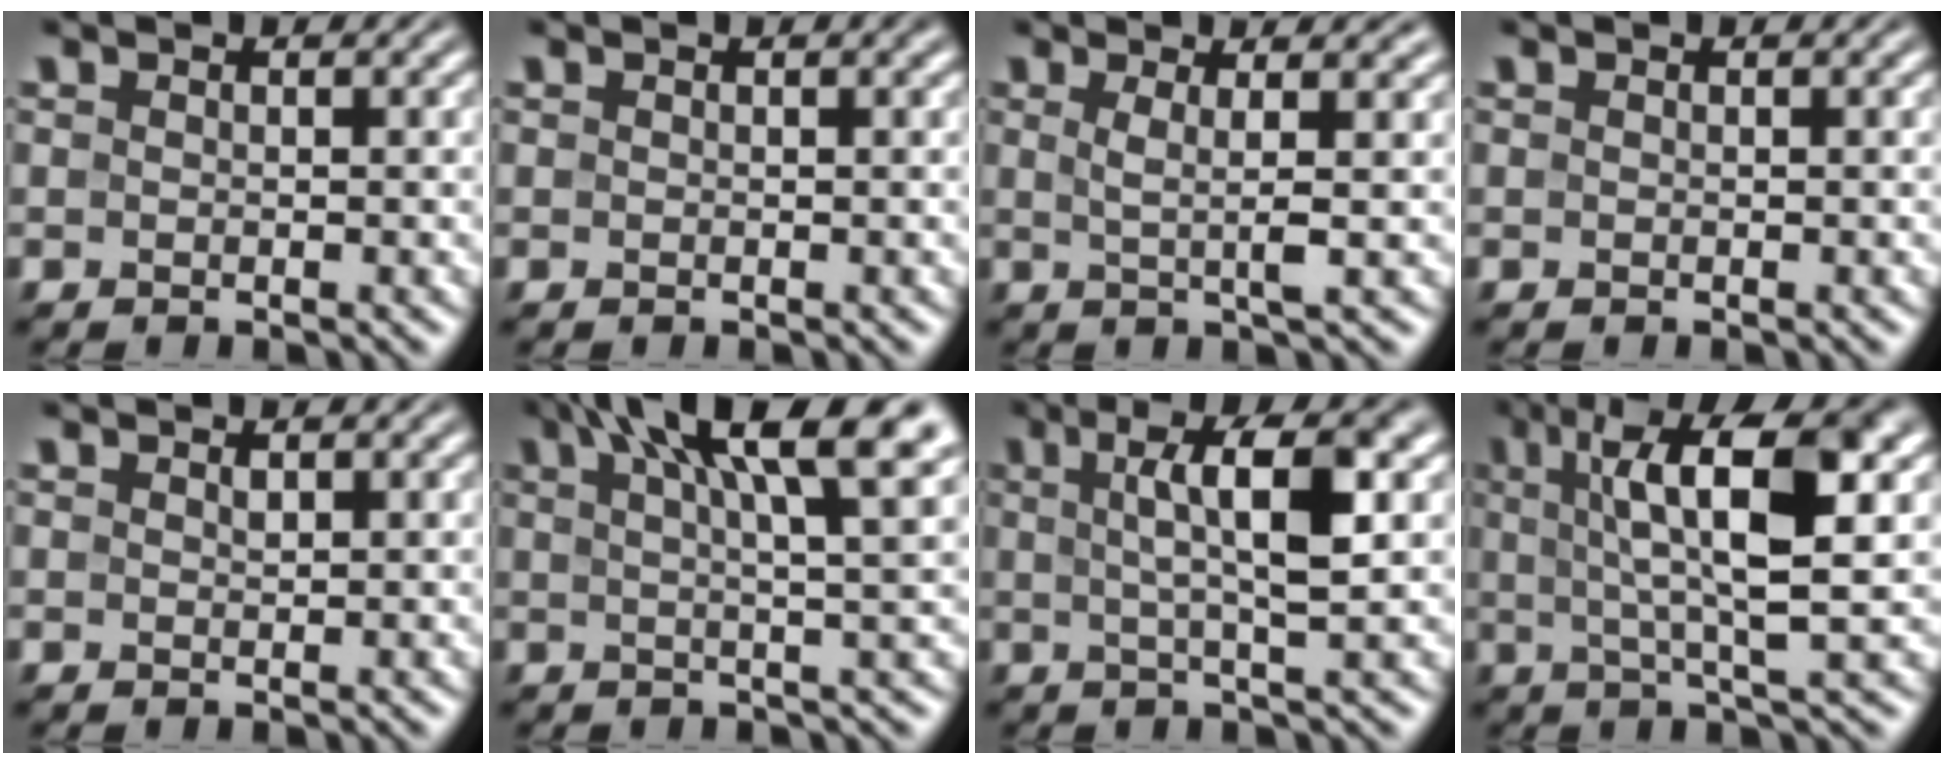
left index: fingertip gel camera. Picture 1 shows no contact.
{"total": 0.8, "force": [0.5, 0.2, 0.7], "torque": [-0.010, 0.005, 0.007]}
{"total": 3.4, "force": [1.0, 0.9, 3.2], "torque": [-0.047, -0.001, 0.012]}
{"total": 0.0}
{"total": 0.5, "force": [0.4, 0.2, 0.3], "torque": [-0.007, -0.001, 0.007]}
{"total": 10.8, "force": [5.2, 2.9, 9.0], "torque": [-0.094, 0.033, 0.061]}
{"total": 6.9, "force": [1.6, 1.7, 6.5], "torque": [-0.092, 0.011, 0.023]}
{"total": 11.0, "force": [2.9, 2.9, 10.2], "torque": [-0.159, 0.015, 0.044]}